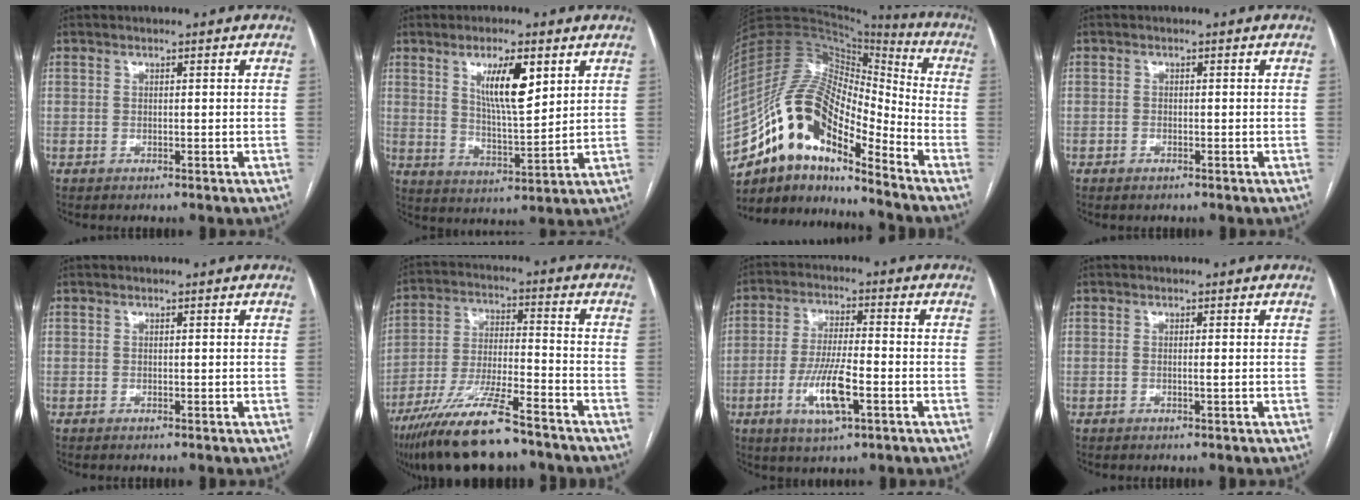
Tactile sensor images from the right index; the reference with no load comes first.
{"total": 9.1, "force": [4.1, 2.0, 7.8], "torque": [-0.139, -0.005, 0.075]}
{"total": 17.8, "force": [-11.8, 5.8, 12.1], "torque": [-0.222, 0.042, -0.207]}
{"total": 0.8, "force": [-0.5, 0.4, 0.4], "torque": [-0.007, 0.000, -0.005]}
{"total": 0.0}
{"total": 15.5, "force": [-11.7, 2.4, 9.9], "torque": [-0.202, -0.029, -0.209]}
{"total": 9.2, "force": [-3.3, 1.8, 8.4], "torque": [-0.167, -0.006, -0.058]}
{"total": 0.6, "force": [-0.1, -0.1, 0.6], "torque": [-0.011, 0.000, -0.004]}